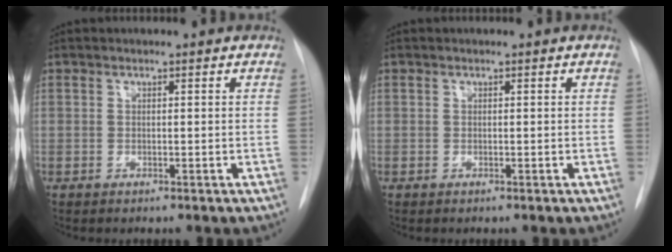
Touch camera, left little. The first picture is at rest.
{"total": 0.0}